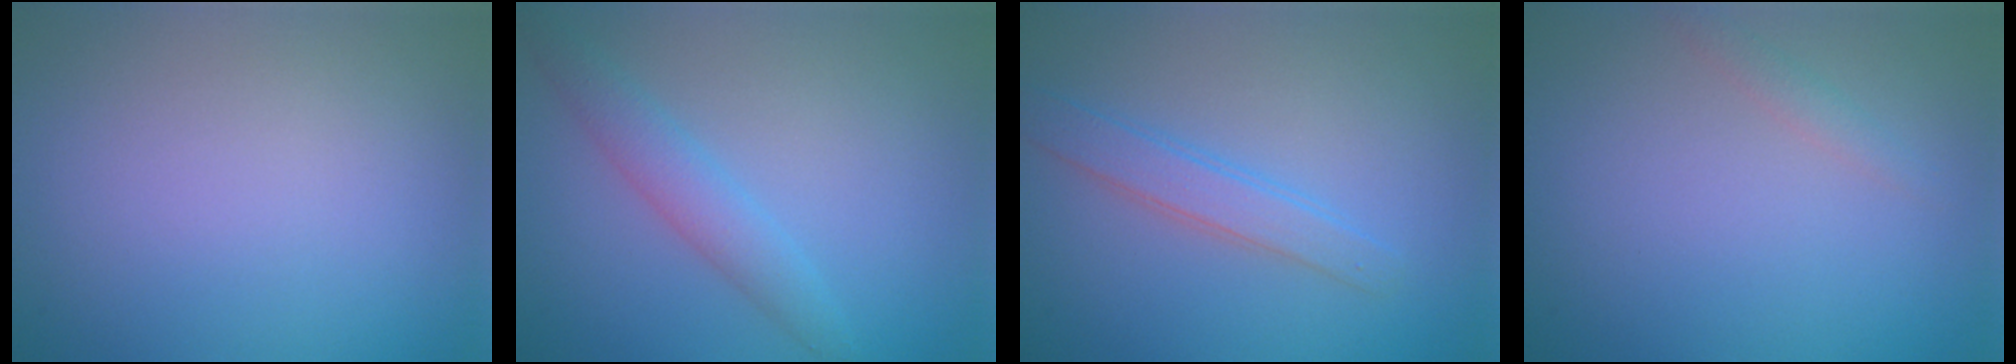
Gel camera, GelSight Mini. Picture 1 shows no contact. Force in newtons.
{"total": 2.6, "press": 2.6, "slide": 0.0}
{"total": 2.4, "press": 2.4, "slide": 0.1}
{"total": 1.0, "press": 1.0, "slide": 0.1}